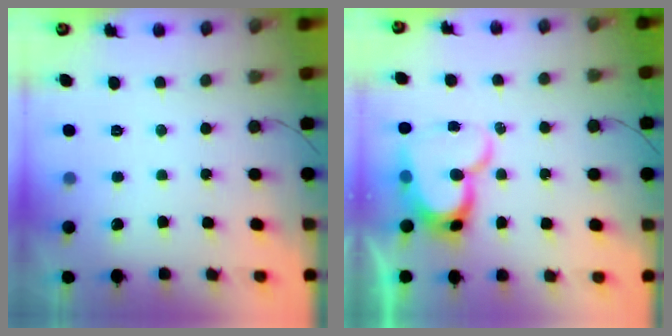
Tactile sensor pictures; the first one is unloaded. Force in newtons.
{"total": 15.2, "press": 15.1, "slide": 1.4}